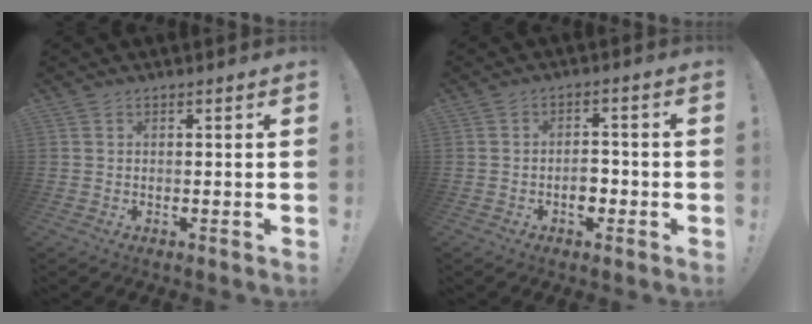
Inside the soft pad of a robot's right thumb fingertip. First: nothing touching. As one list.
[{"total": 4.9, "force": [-1.8, 3.3, 3.1], "torque": [-0.041, 0.010, -0.031]}]